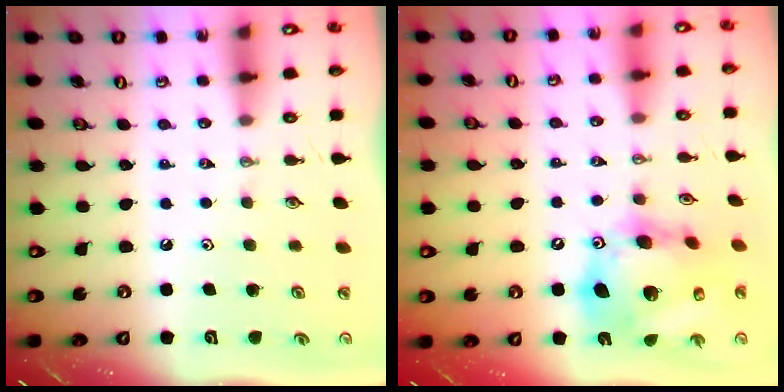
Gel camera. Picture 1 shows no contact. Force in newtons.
{"total": 19.2, "press": 19.0, "slide": 2.3}